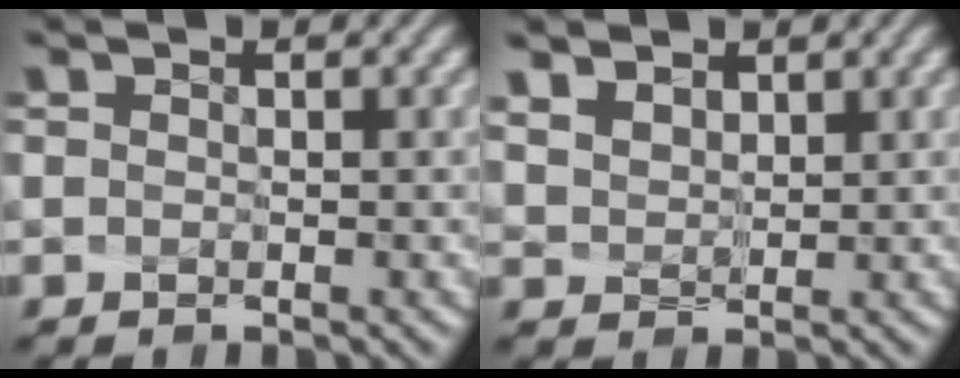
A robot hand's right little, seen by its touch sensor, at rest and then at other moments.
{"total": 4.2, "force": [3.2, 2.3, 1.4], "torque": [-0.069, 0.005, 0.071]}